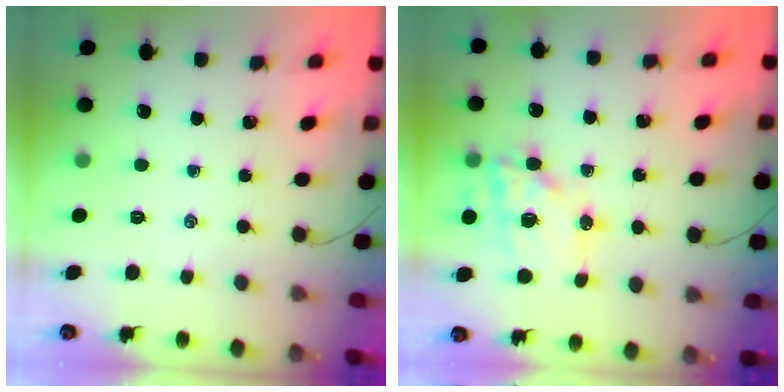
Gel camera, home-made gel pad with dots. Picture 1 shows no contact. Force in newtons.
{"total": 16.4, "press": 16.0, "slide": 3.8}